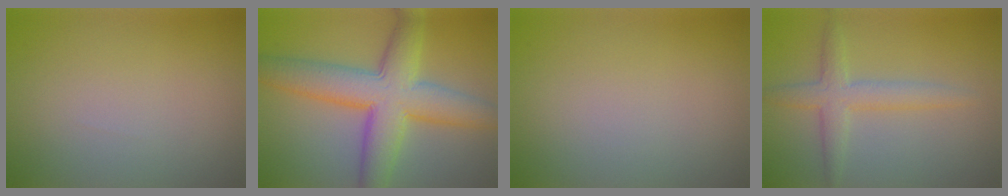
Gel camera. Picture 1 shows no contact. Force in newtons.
{"total": 9.5, "press": 9.5, "slide": 0.3}
{"total": 0.0}
{"total": 3.2, "press": 3.2, "slide": 0.1}